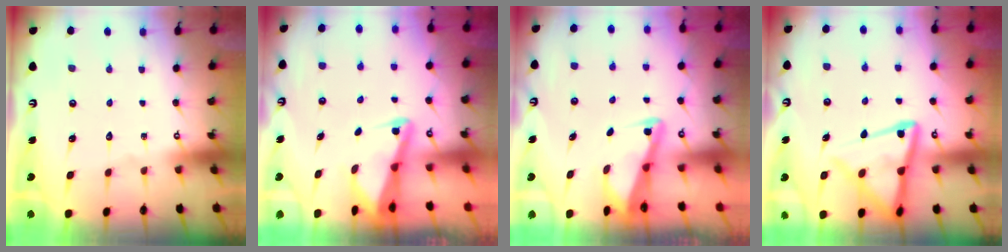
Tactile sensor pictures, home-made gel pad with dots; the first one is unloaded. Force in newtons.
{"total": 2.6, "press": 2.5, "slide": 0.6}
{"total": 2.9, "press": 2.9, "slide": 0.4}
{"total": 13.3, "press": 13.2, "slide": 1.3}